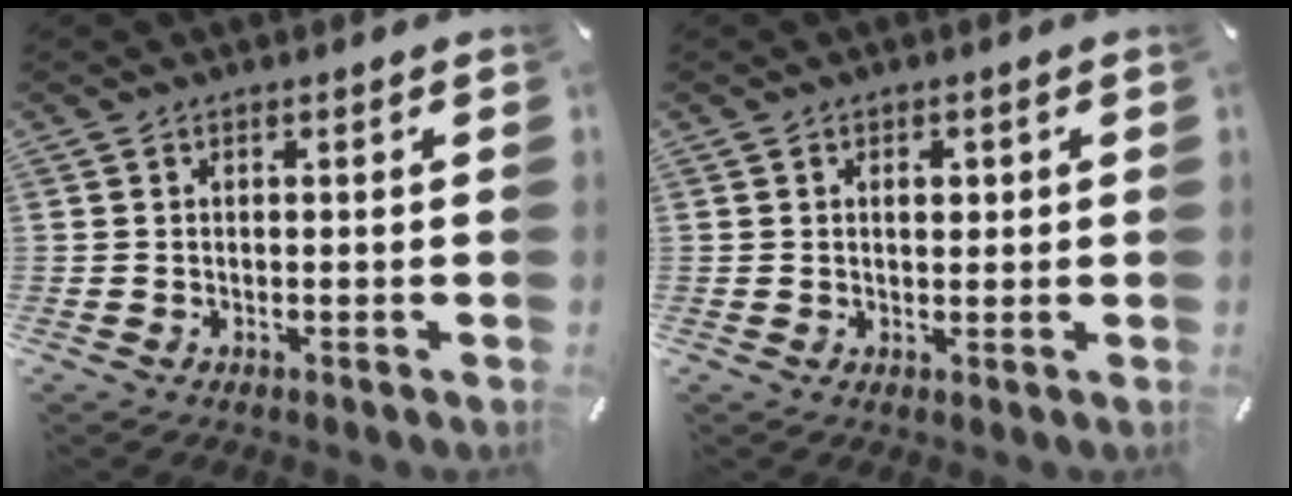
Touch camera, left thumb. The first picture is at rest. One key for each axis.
{"total": 2.3, "fx": 0.5, "fy": 1.6, "fz": 1.5, "tx": -0.009, "ty": -0.003, "tz": 0.002}